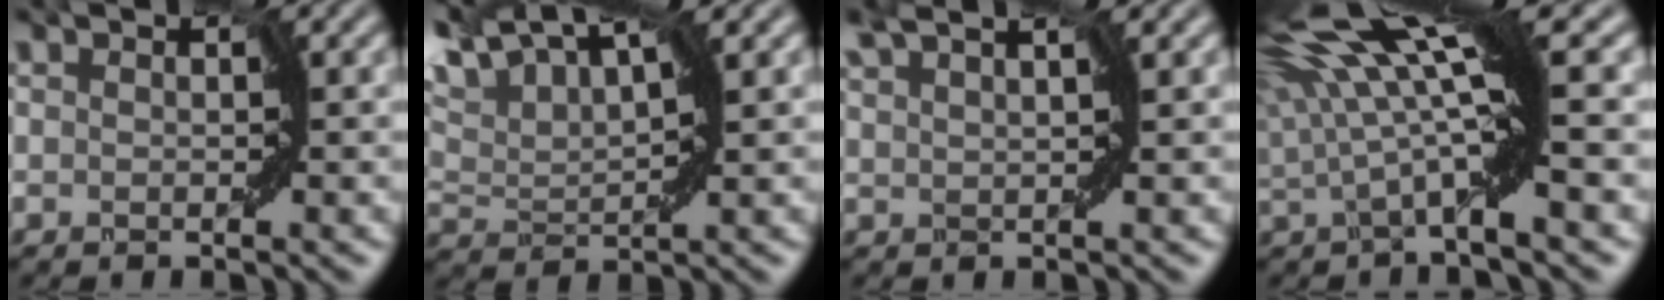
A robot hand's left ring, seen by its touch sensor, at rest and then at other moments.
{"total": 7.8, "force": [6.8, 1.5, 3.4], "torque": [-0.096, 0.029, 0.116]}
{"total": 2.3, "force": [1.8, -0.2, 1.4], "torque": [-0.029, 0.008, 0.030]}
{"total": 8.5, "force": [2.7, 1.2, 8.0], "torque": [-0.151, 0.004, 0.044]}